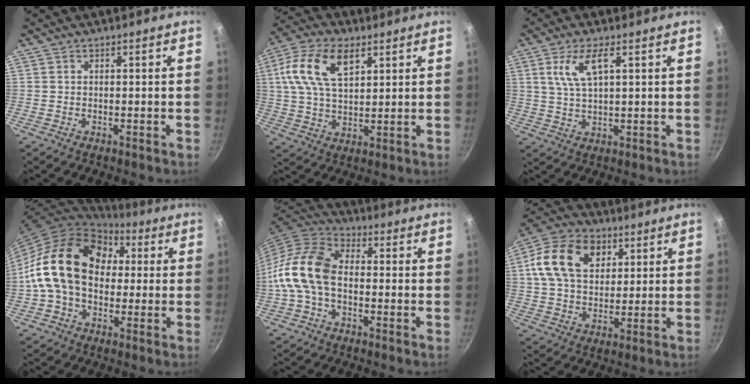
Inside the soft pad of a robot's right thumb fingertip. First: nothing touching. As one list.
[{"total": 13.0, "force": [4.8, 7.3, 9.7], "torque": [-0.177, 0.000, 0.084]}, {"total": 7.0, "force": [2.6, 2.5, 6.1], "torque": [-0.118, -0.001, 0.055]}, {"total": 19.4, "force": [1.8, 14.1, 13.2], "torque": [-0.208, 0.039, 0.019]}, {"total": 12.9, "force": [-1.8, 8.4, 9.7], "torque": [-0.176, 0.038, -0.056]}, {"total": 15.2, "force": [4.9, 10.8, 9.6], "torque": [-0.152, 0.003, 0.075]}]